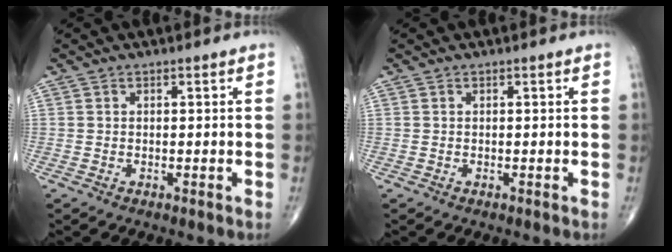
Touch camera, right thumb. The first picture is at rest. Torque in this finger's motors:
{"motor_torque": [-0.02, 0.02, -0.04, -0.03, 0.00]}